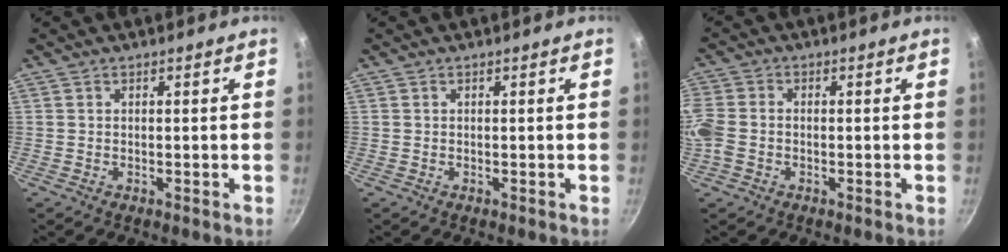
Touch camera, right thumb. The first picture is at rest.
{"total": 0.0}
{"total": 6.3, "force": [-1.7, 4.7, 3.8], "torque": [-0.091, 0.006, -0.047]}